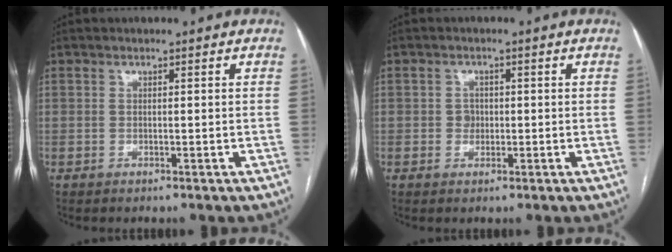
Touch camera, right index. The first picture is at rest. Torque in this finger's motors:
{"motor_torque": [0.39, 0.07, 0.02, 0.01]}